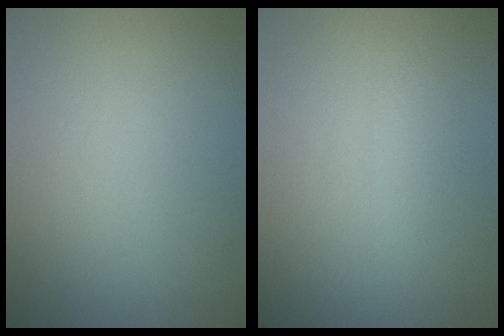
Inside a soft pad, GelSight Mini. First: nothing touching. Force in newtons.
{"total": 1.2, "press": 1.2, "slide": 0.1}